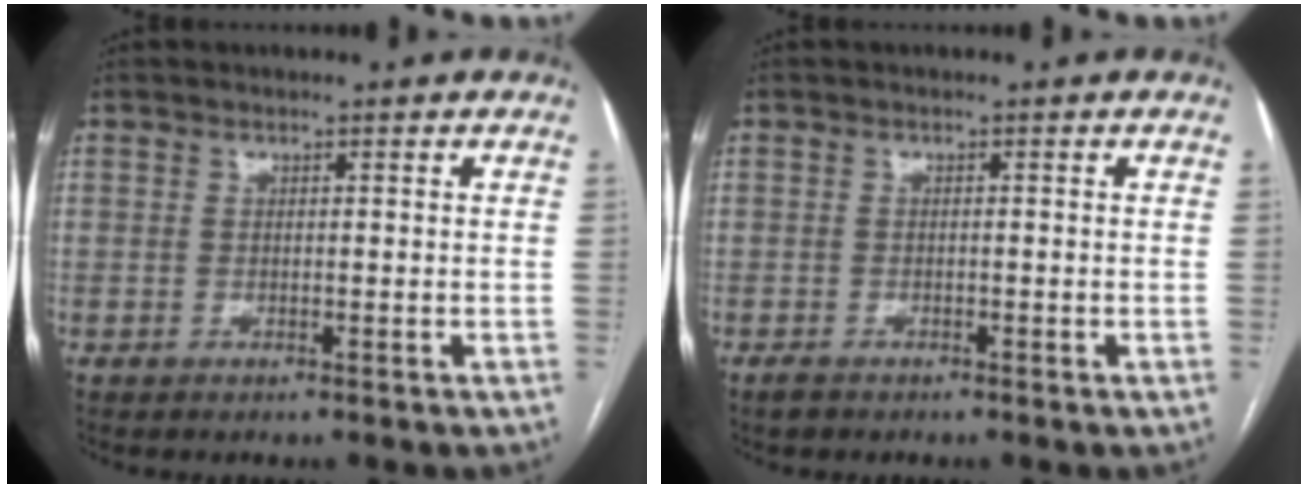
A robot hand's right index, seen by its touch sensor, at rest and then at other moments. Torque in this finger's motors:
{"motor_torque": [-1.12, 1.02, -1.05, -0.07]}